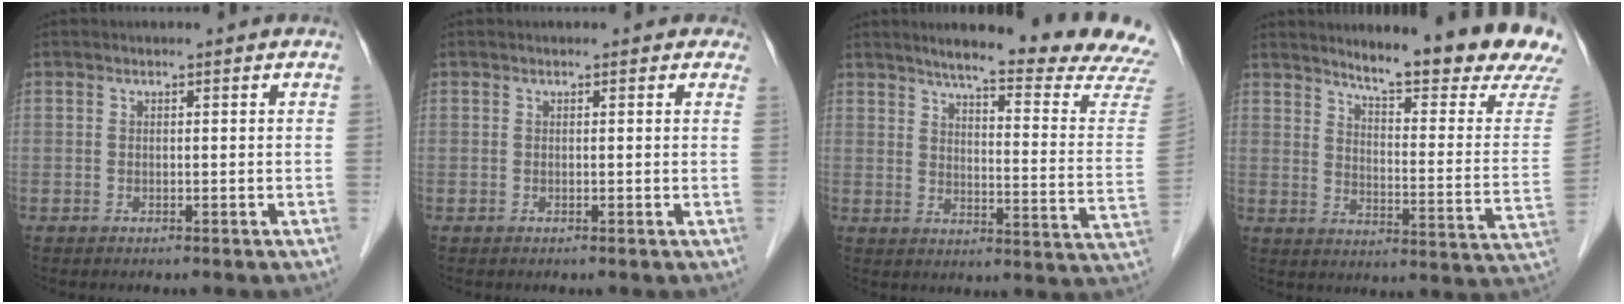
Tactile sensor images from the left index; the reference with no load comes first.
{"total": 1.4, "force": [1.0, 0.8, 0.6], "torque": [0.006, 0.004, 0.000]}
{"total": 21.3, "force": [19.2, -0.4, 9.1], "torque": [-0.120, -0.089, 0.227]}
{"total": 20.0, "force": [17.4, 0.5, 9.8], "torque": [-0.131, -0.086, 0.214]}